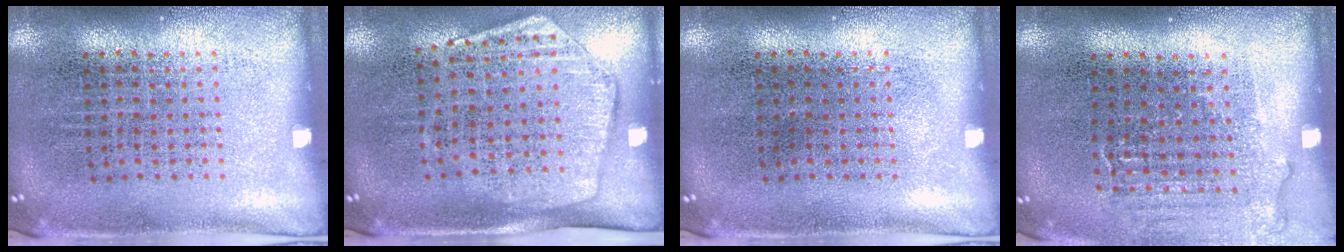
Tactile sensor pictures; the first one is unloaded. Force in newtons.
{"total": 1.8, "press": 1.5, "slide": 1.0}
{"total": 0.0}
{"total": 1.1, "press": 1.1, "slide": 0.3}